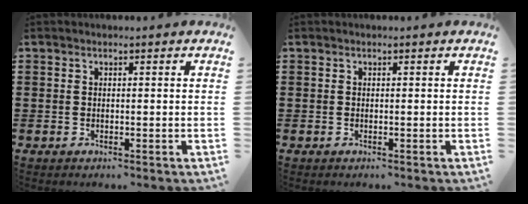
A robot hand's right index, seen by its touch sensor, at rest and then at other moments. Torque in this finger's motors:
{"motor_torque": [0.00, 0.00, 0.00, 0.00]}